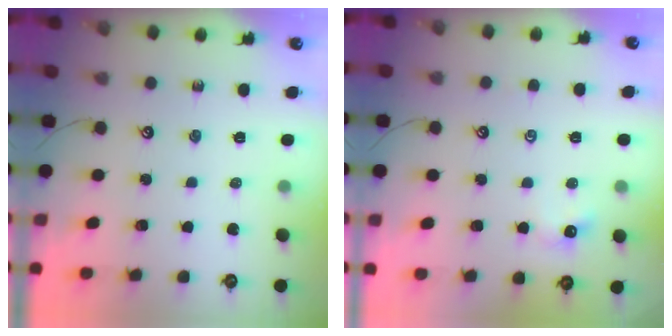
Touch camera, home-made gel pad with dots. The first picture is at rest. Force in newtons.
{"total": 0.7, "press": 0.6, "slide": 0.4}